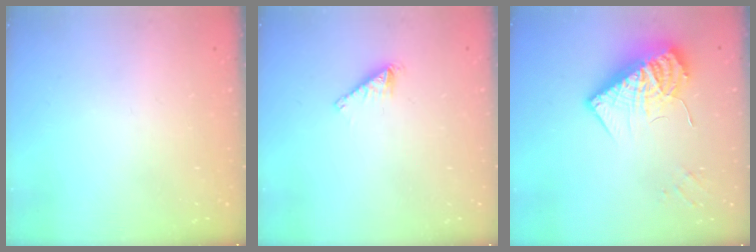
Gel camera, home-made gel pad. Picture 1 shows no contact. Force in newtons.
{"total": 2.1, "press": 2.0, "slide": 0.3}
{"total": 14.4, "press": 14.4, "slide": 1.1}